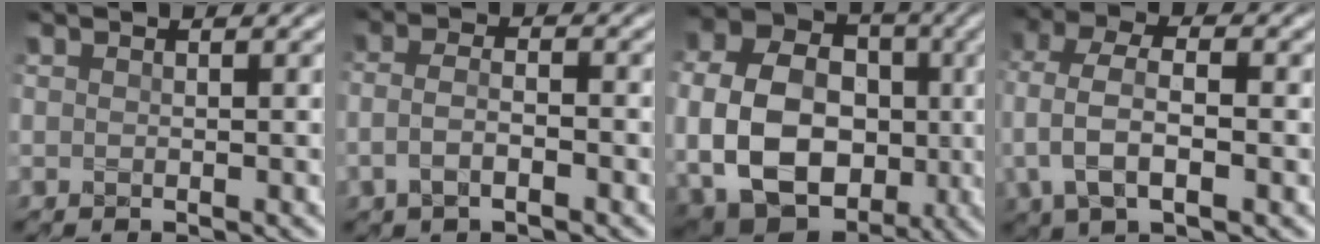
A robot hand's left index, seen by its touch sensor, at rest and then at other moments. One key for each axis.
{"total": 2.9, "fx": -1.0, "fy": 1.2, "fz": 2.4, "tx": -0.052, "ty": -0.001, "tz": -0.025}
{"total": 12.4, "fx": -1.2, "fy": 9.3, "fz": 8.1, "tx": -0.142, "ty": -0.015, "tz": -0.018}
{"total": 5.6, "fx": -0.6, "fy": 2.9, "fz": 4.8, "tx": -0.101, "ty": 0.006, "tz": -0.017}